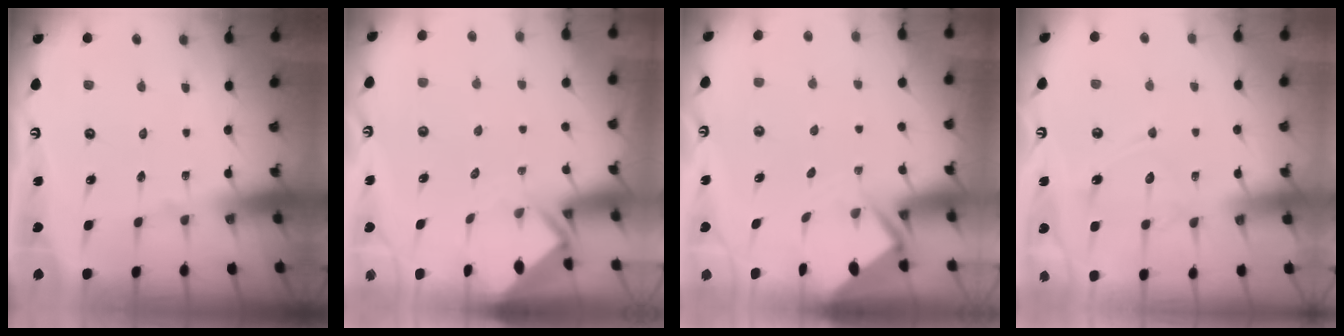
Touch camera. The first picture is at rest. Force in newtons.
{"total": 3.1, "press": 3.1, "slide": 0.3}
{"total": 3.7, "press": 3.7, "slide": 0.3}
{"total": 10.8, "press": 10.7, "slide": 0.9}